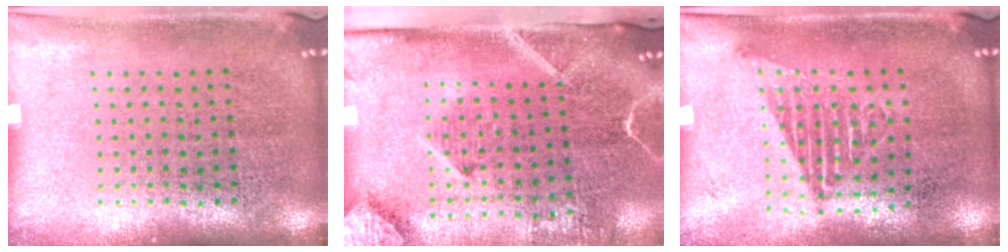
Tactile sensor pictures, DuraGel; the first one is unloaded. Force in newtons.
{"total": 2.9, "press": 2.1, "slide": 2.0}
{"total": 1.1, "press": 1.0, "slide": 0.6}